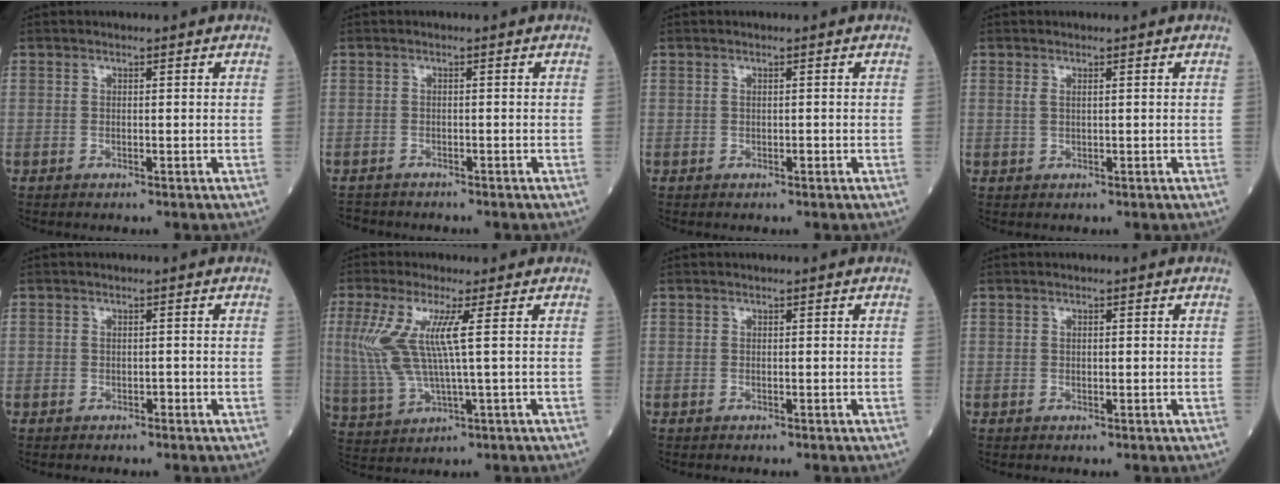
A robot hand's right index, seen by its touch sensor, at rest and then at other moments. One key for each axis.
{"total": 2.3, "fx": -2.1, "fy": 0.8, "fz": -0.3, "tx": 0.000, "ty": -0.005, "tz": -0.039}
{"total": 0.6, "fx": -0.1, "fy": 0.2, "fz": 0.6, "tx": -0.013, "ty": -0.001, "tz": 0.001}
{"total": 1.1, "fx": 0.4, "fy": 0.2, "fz": 1.0, "tx": -0.027, "ty": 0.005, "tz": 0.010}
{"total": 0.6, "fx": -0.2, "fy": 0.4, "fz": 0.4, "tx": -0.006, "ty": 0.001, "tz": -0.005}
{"total": 9.1, "fx": 1.8, "fy": 0.8, "fz": 8.9, "tx": -0.223, "ty": 0.001, "tz": 0.041}
{"total": 0.0}
{"total": 0.6, "fx": 0.1, "fy": 0.2, "fz": 0.5, "tx": -0.010, "ty": 0.000, "tz": 0.002}